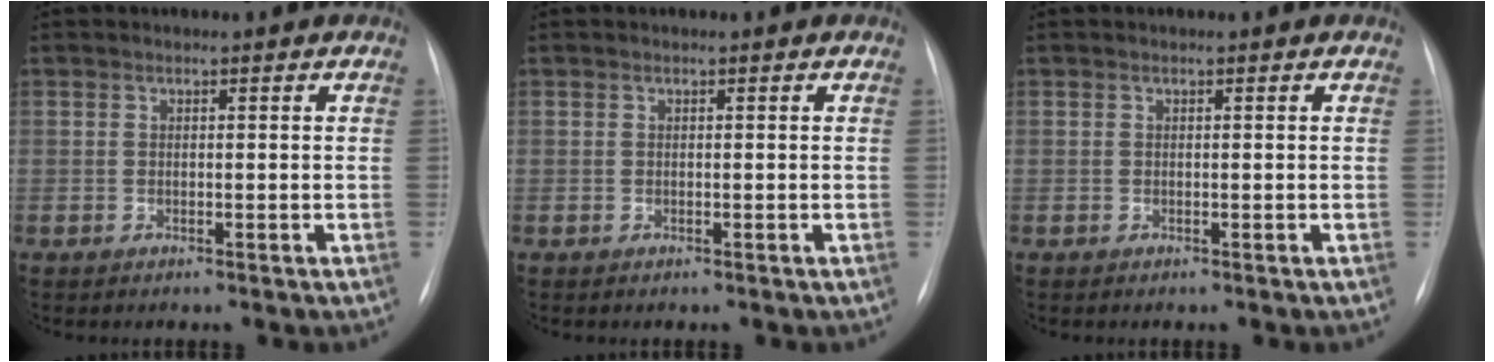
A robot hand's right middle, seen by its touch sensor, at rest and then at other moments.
{"total": 0.0}
{"total": 0.0}